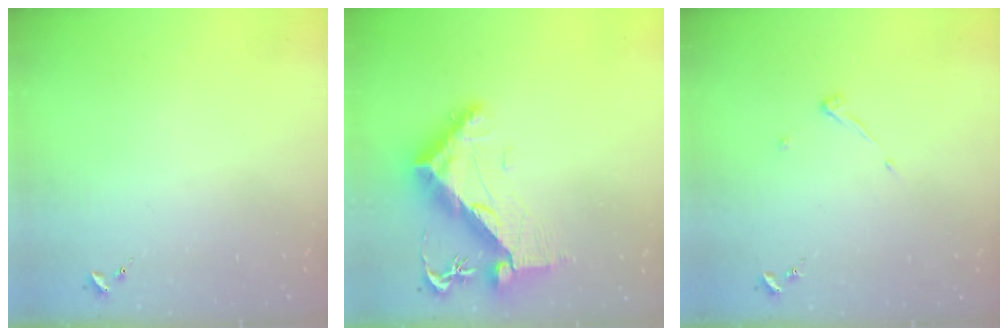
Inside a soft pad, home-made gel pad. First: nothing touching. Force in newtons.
{"total": 11.4, "press": 11.4, "slide": 1.2}
{"total": 3.9, "press": 3.9, "slide": 0.5}